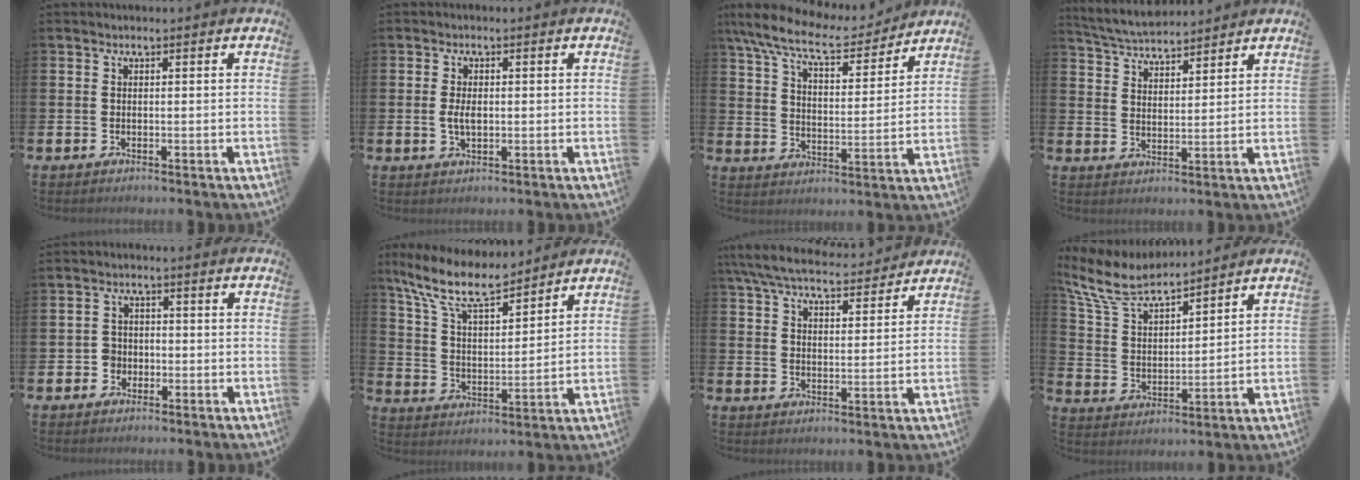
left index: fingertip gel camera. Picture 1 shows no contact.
{"total": 2.6, "force": [-0.1, 1.4, 2.2], "torque": [-0.029, -0.001, -0.006]}
{"total": 10.0, "force": [9.1, 1.8, 4.0], "torque": [-0.107, -0.057, 0.155]}
{"total": 5.1, "force": [5.0, 0.6, 0.6], "torque": [-0.030, -0.028, 0.089]}
{"total": 2.4, "force": [-1.3, 2.1, 0.1], "torque": [-0.003, 0.003, -0.033]}
{"total": 10.0, "force": [8.7, 2.5, 4.3], "torque": [-0.117, -0.044, 0.156]}
{"total": 7.2, "force": [6.7, 1.6, 2.1], "torque": [-0.058, -0.041, 0.119]}
{"total": 7.8, "force": [7.2, 2.0, 2.4], "torque": [-0.081, -0.043, 0.127]}